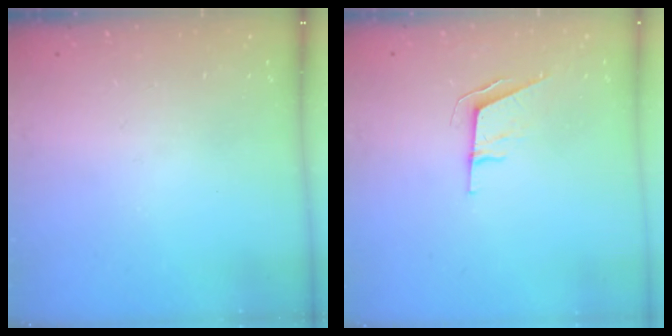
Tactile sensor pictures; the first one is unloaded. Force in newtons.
{"total": 5.8, "press": 5.2, "slide": 2.6}